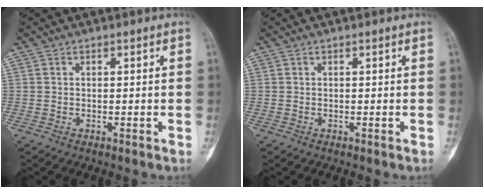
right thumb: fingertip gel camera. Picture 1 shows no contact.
{"total": 0.0}